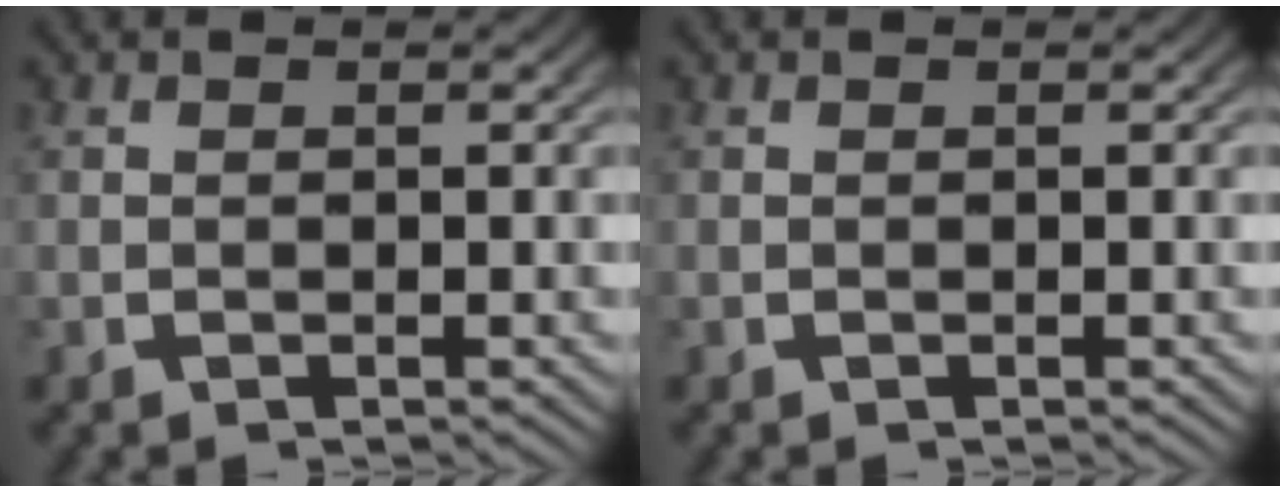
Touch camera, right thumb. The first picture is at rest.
{"total": 0.0}